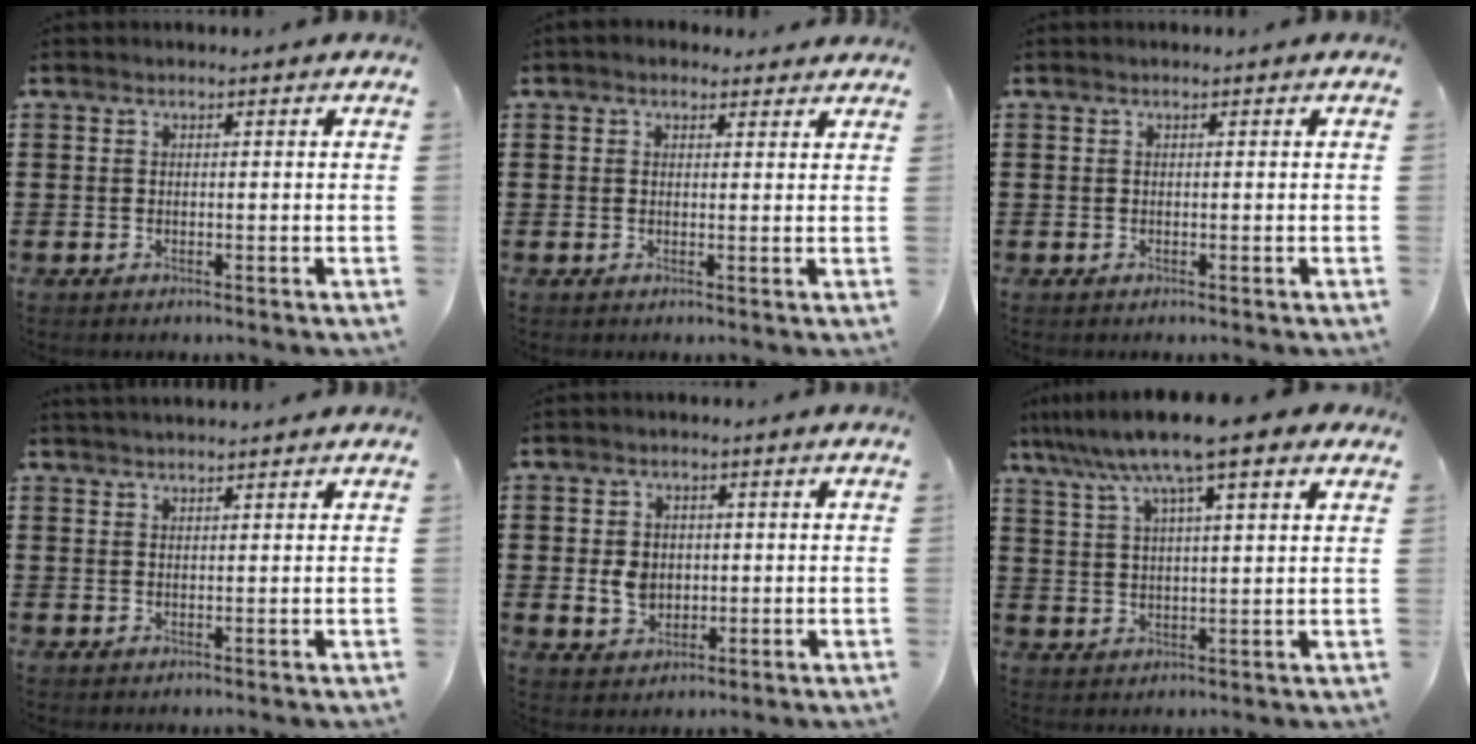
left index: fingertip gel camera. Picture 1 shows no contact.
{"total": 1.6, "force": [1.4, 0.8, 0.3], "torque": [-0.010, 0.007, 0.026]}
{"total": 0.0}
{"total": 1.3, "force": [1.3, -0.1, 0.3], "torque": [-0.007, 0.000, 0.025]}
{"total": 4.4, "force": [-0.1, 3.5, 2.7], "torque": [-0.058, 0.005, -0.006]}
{"total": 10.6, "force": [7.7, 1.4, 7.1], "torque": [-0.160, -0.014, 0.132]}